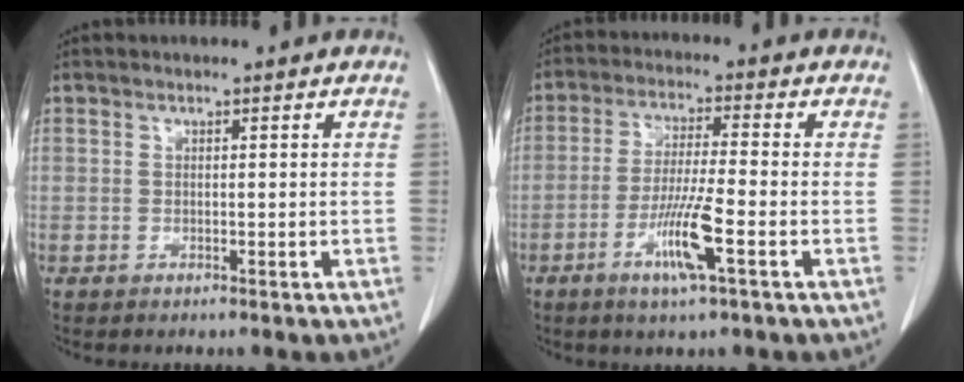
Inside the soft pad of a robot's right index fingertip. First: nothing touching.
{"total": 8.2, "force": [-3.5, -0.1, 7.4], "torque": [-0.143, -0.012, -0.065]}